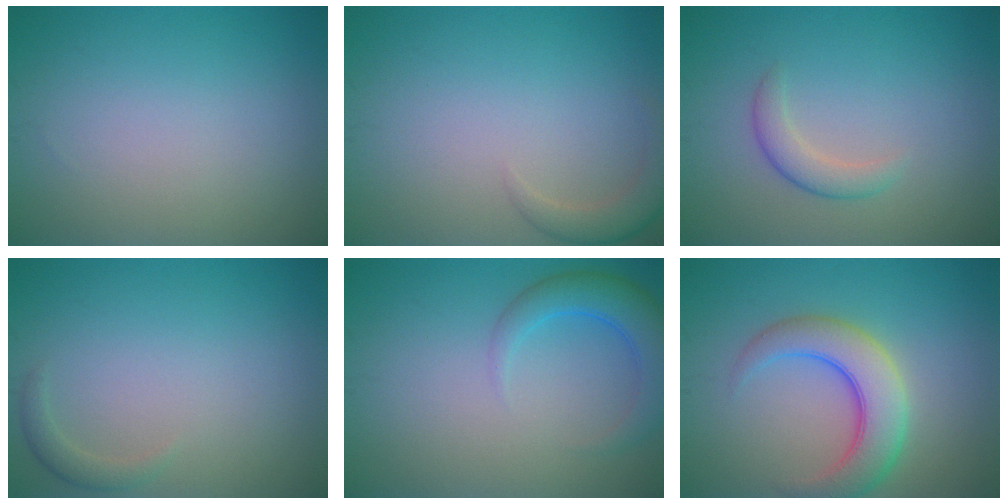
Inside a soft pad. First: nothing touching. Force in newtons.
{"total": 2.3, "press": 2.3, "slide": 0.2}
{"total": 2.1, "press": 2.1, "slide": 0.0}
{"total": 1.2, "press": 1.2, "slide": 0.2}
{"total": 4.1, "press": 4.1, "slide": 0.2}
{"total": 5.9, "press": 5.9, "slide": 0.3}